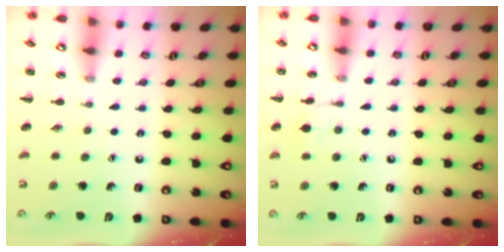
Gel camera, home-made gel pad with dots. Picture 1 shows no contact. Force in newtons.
{"total": 7.1, "press": 6.8, "slide": 2.0}